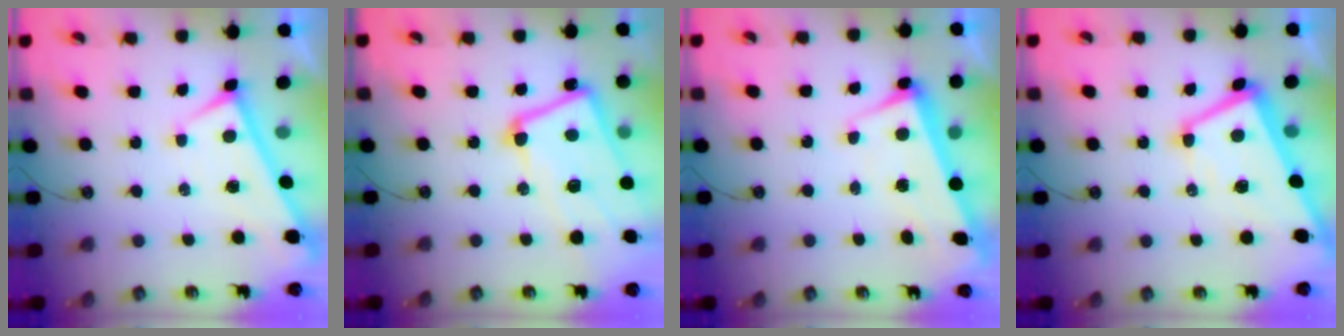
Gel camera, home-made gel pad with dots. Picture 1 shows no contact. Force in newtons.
{"total": 10.2, "press": 10.1, "slide": 1.5}
{"total": 1.9, "press": 1.6, "slide": 0.9}
{"total": 6.3, "press": 6.2, "slide": 1.2}